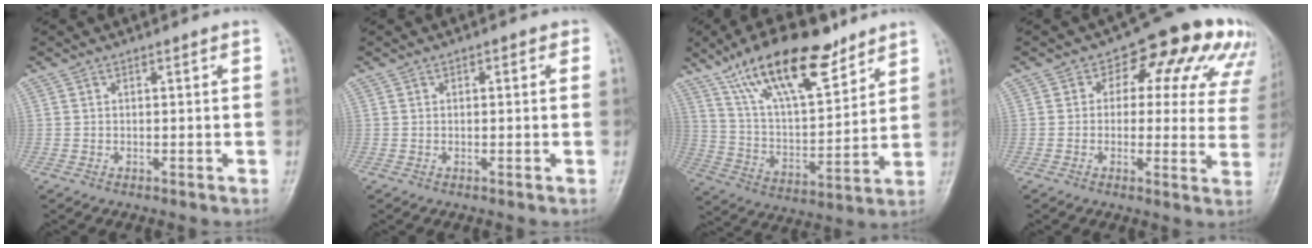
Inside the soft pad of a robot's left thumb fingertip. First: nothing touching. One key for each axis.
{"total": 1.5, "fx": 0.5, "fy": 0.9, "fz": 1.1, "tx": -0.007, "ty": 0.003, "tz": 0.002}
{"total": 20.4, "fx": 13.3, "fy": 7.7, "fz": 13.4, "tx": -0.203, "ty": -0.052, "tz": 0.241}
{"total": 15.7, "fx": 6.6, "fy": 9.3, "fz": 10.8, "tx": -0.070, "ty": 0.001, "tz": 0.060}